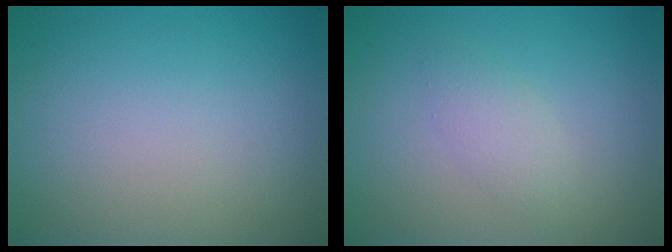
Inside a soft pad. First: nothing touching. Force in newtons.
{"total": 1.7, "press": 1.7, "slide": 0.1}